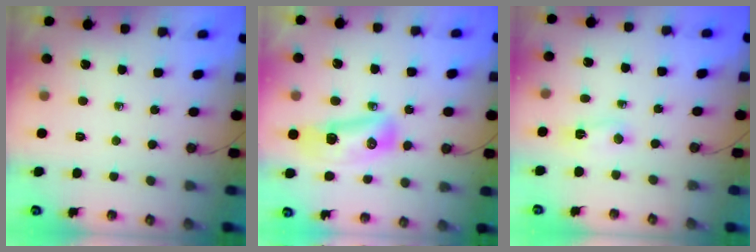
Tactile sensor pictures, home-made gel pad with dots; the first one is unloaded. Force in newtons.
{"total": 11.6, "press": 11.5, "slide": 1.4}
{"total": 2.9, "press": 2.8, "slide": 0.7}